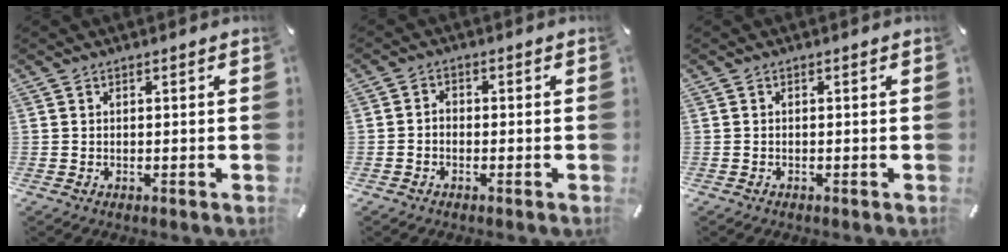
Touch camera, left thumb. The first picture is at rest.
{"total": 1.8, "force": [-1.3, 1.1, 0.7], "torque": [-0.012, 0.009, -0.026]}
{"total": 0.0}